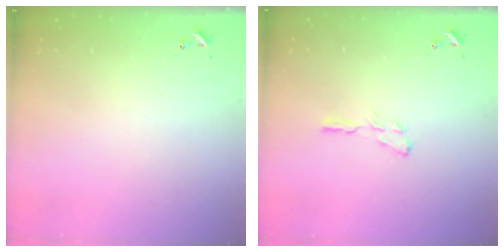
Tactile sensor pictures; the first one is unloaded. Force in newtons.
{"total": 4.3, "press": 4.3, "slide": 0.5}